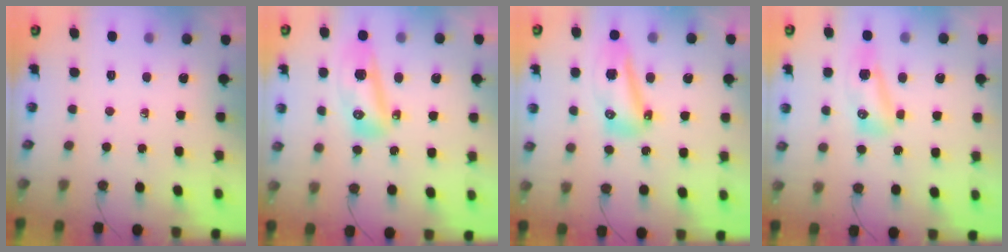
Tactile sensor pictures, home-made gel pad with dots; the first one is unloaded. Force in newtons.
{"total": 10.5, "press": 10.3, "slide": 2.0}
{"total": 18.9, "press": 14.1, "slide": 12.5}
{"total": 8.2, "press": 8.1, "slide": 1.2}